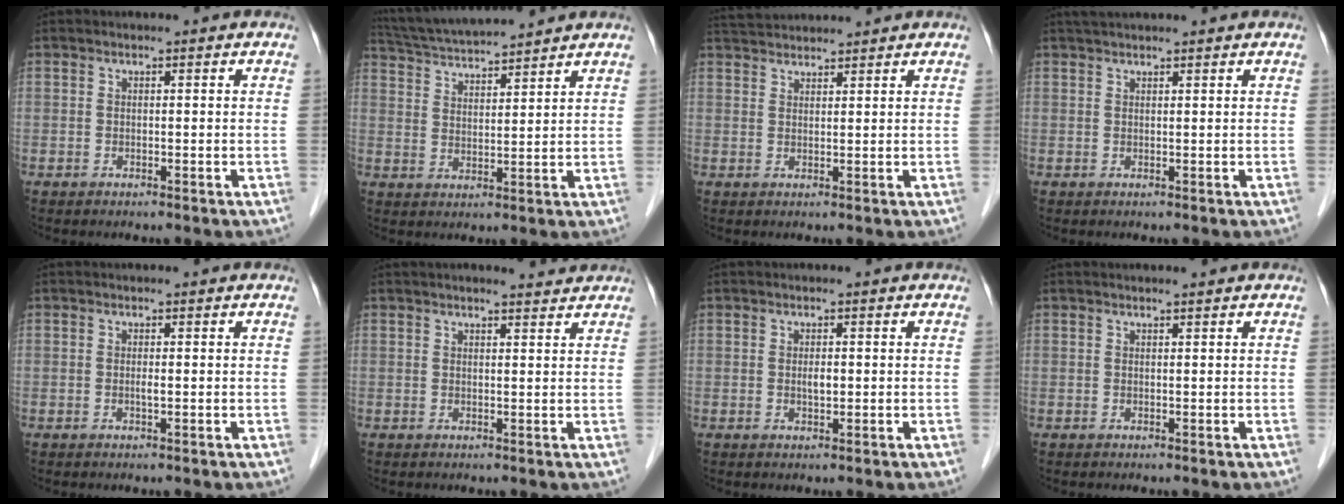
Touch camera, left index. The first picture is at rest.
{"total": 11.9, "force": [11.0, 0.0, 4.4], "torque": [-0.089, 0.025, 0.184]}
{"total": 5.8, "force": [5.6, 0.3, 1.3], "torque": [-0.028, 0.037, 0.096]}
{"total": 4.3, "force": [3.9, 0.0, 1.9], "torque": [-0.024, 0.035, 0.061]}
{"total": 0.6, "force": [-0.1, 0.0, 0.6], "torque": [-0.014, -0.003, -0.003]}
{"total": 3.1, "force": [2.9, 0.2, 0.9], "torque": [-0.018, 0.005, 0.035]}
{"total": 1.3, "force": [0.0, 0.5, 1.2], "torque": [-0.022, -0.003, 0.002]}
{"total": 0.8, "force": [0.7, -0.1, 0.3], "torque": [-0.009, 0.000, 0.014]}